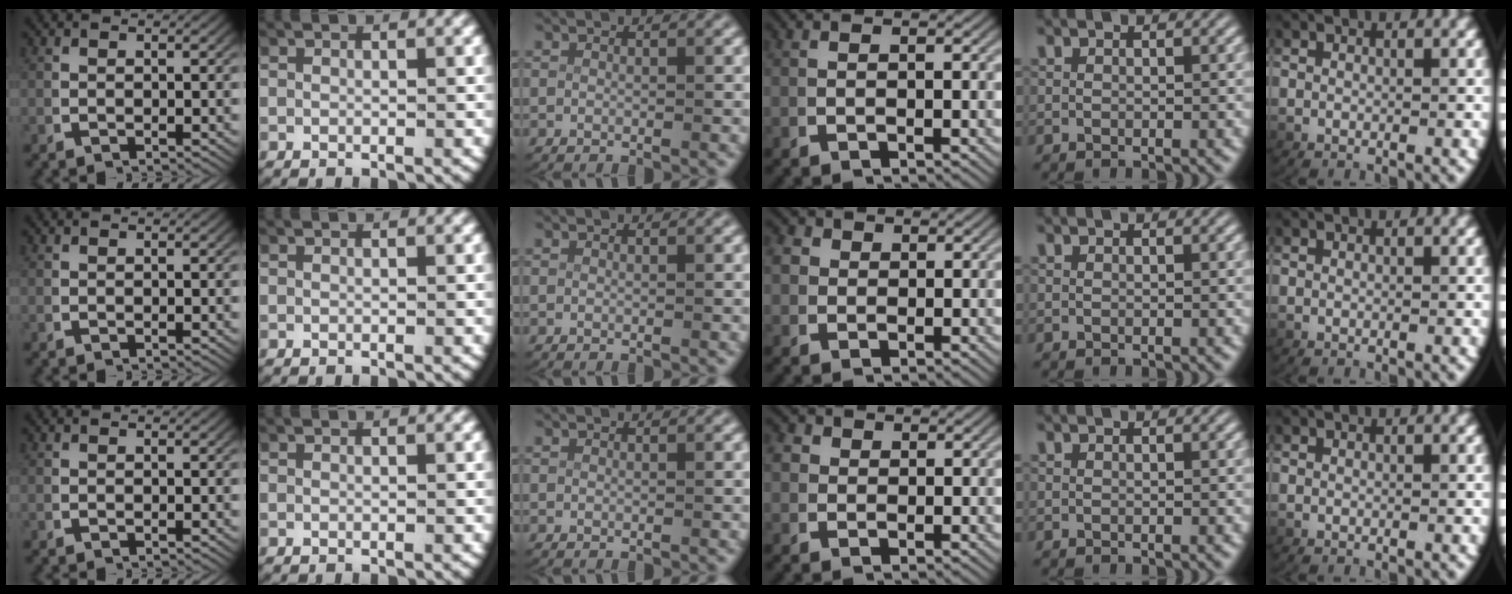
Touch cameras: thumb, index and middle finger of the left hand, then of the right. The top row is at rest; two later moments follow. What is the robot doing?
{"motion": "lift_and_place", "object": "paper towel"}